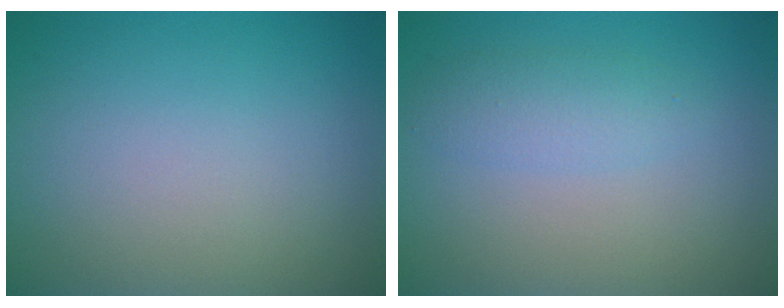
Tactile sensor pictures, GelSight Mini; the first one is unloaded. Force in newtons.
{"total": 2.1, "press": 2.0, "slide": 0.2}